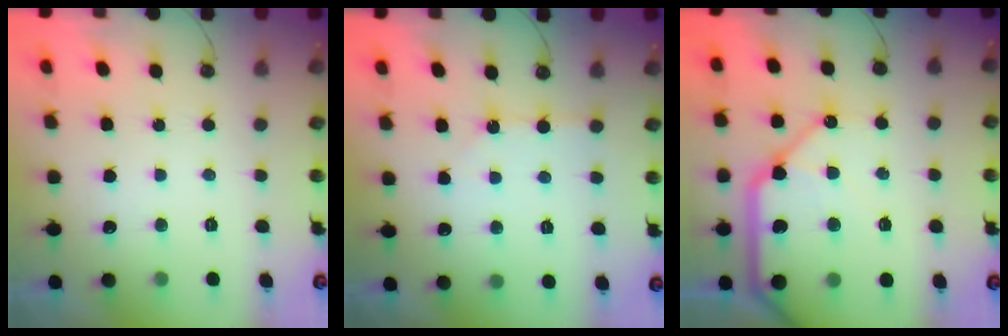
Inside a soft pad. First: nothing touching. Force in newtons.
{"total": 2.5, "press": 2.5, "slide": 0.4}
{"total": 20.3, "press": 20.1, "slide": 3.0}